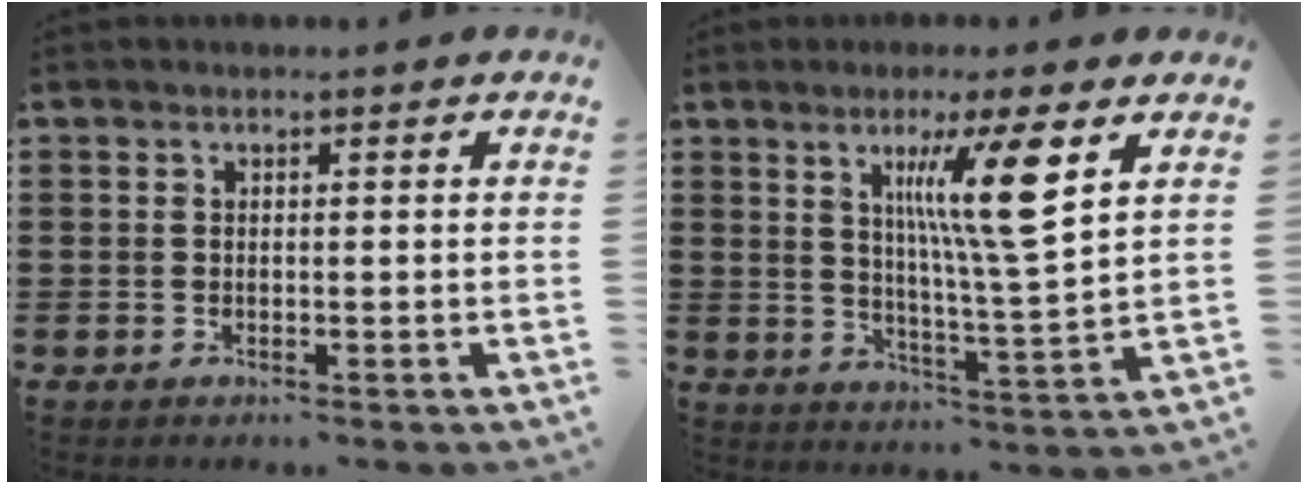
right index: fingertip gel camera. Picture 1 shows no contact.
{"total": 10.8, "force": [4.7, 0.3, 9.7], "torque": [-0.183, -0.003, 0.072]}